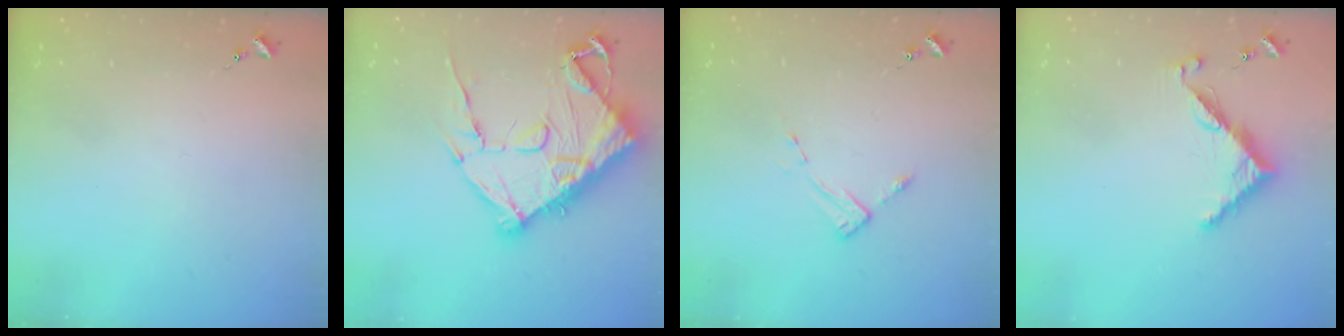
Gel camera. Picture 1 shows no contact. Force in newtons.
{"total": 20.9, "press": 20.8, "slide": 2.3}
{"total": 2.6, "press": 2.6, "slide": 0.4}
{"total": 7.7, "press": 7.7, "slide": 0.3}